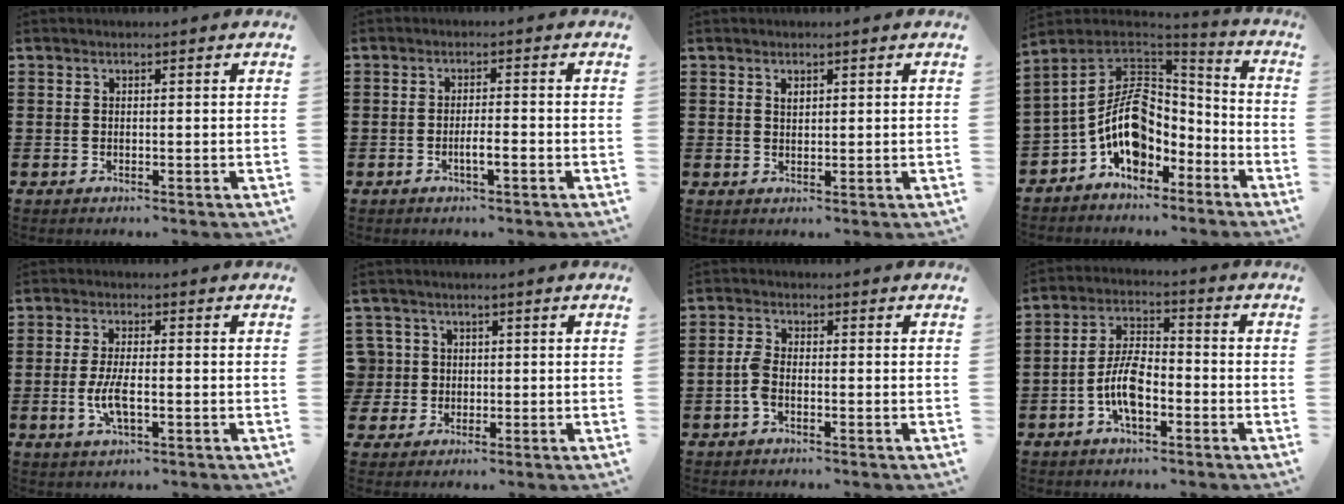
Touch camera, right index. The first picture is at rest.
{"total": 2.3, "force": [-1.2, 0.2, 1.9], "torque": [-0.033, 0.000, -0.021]}
{"total": 1.0, "force": [0.6, 0.6, 0.5], "torque": [-0.012, 0.004, 0.012]}
{"total": 12.0, "force": [-2.6, 7.7, 8.8], "torque": [-0.201, 0.003, -0.055]}
{"total": 4.8, "force": [-1.0, 1.6, 4.4], "torque": [-0.096, -0.004, -0.023]}
{"total": 4.2, "force": [0.2, 4.1, 0.5], "torque": [-0.043, 0.009, -0.003]}
{"total": 3.2, "force": [-1.2, 1.4, 2.6], "torque": [-0.070, -0.003, -0.028]}
{"total": 7.3, "force": [-2.7, 3.2, 6.0], "torque": [-0.133, 0.004, -0.057]}